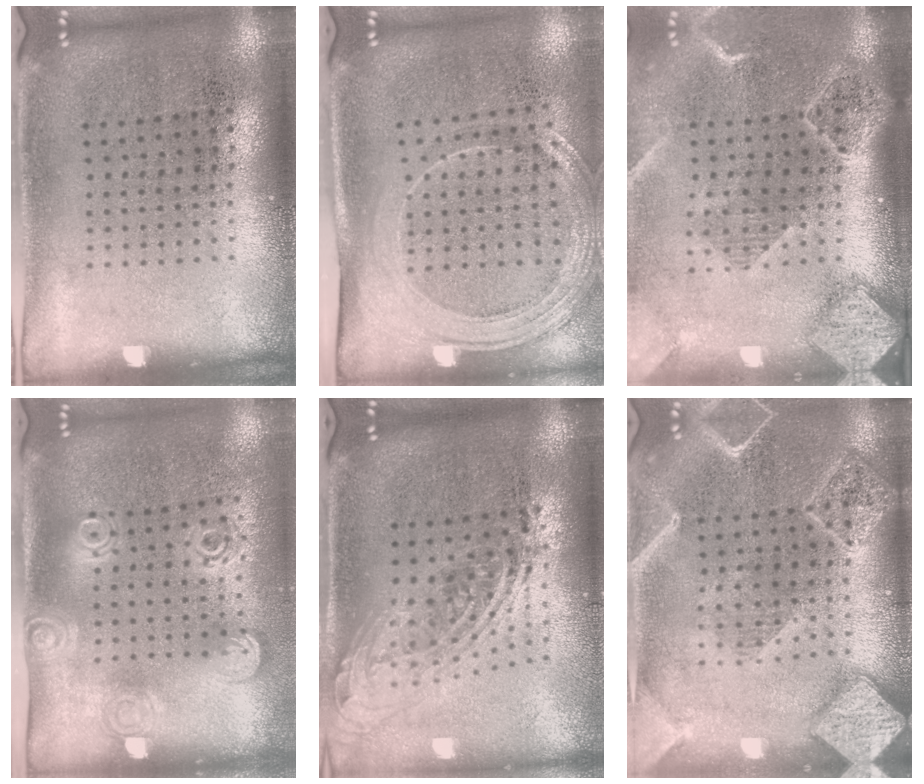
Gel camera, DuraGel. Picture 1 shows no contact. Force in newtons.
{"total": 2.1, "press": 1.8, "slide": 1.1}
{"total": 2.5, "press": 2.0, "slide": 1.5}
{"total": 1.7, "press": 1.3, "slide": 1.1}
{"total": 2.0, "press": 1.6, "slide": 1.3}
{"total": 2.3, "press": 2.2, "slide": 0.3}